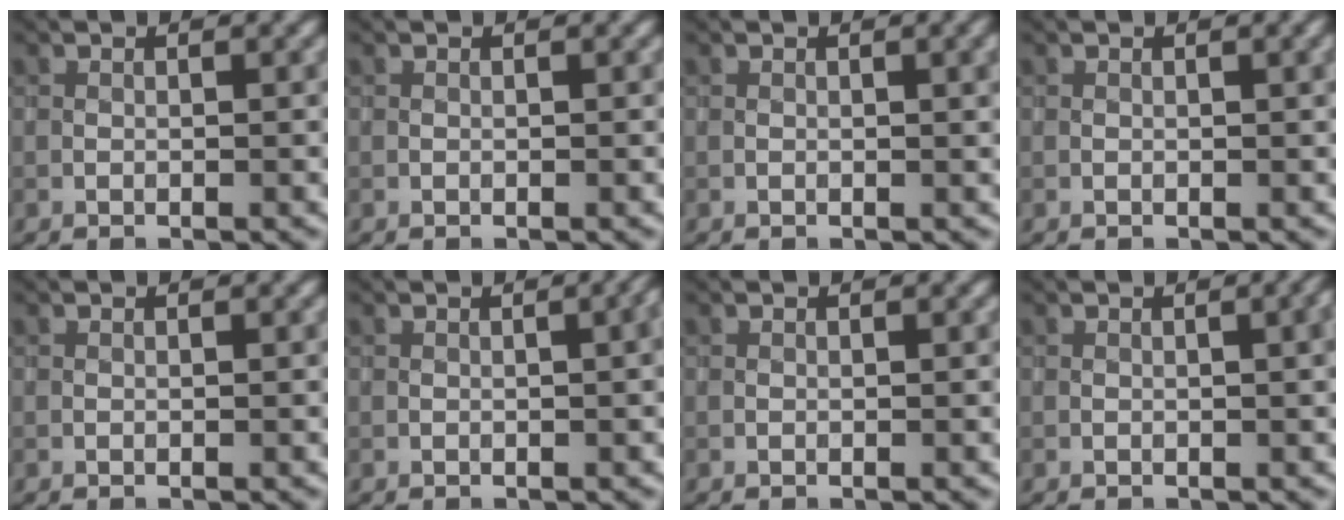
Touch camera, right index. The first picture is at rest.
{"total": 0.0}
{"total": 1.5, "force": [0.4, 0.3, 1.4], "torque": [-0.019, 0.002, 0.004]}
{"total": 0.8, "force": [0.2, 0.1, 0.8], "torque": [-0.012, 0.003, 0.003]}
{"total": 0.0}
{"total": 2.4, "force": [0.2, 0.8, 2.2], "torque": [-0.015, 0.008, 0.004]}
{"total": 0.0}
{"total": 2.2, "force": [0.3, 0.6, 2.1], "torque": [-0.021, 0.005, 0.003]}